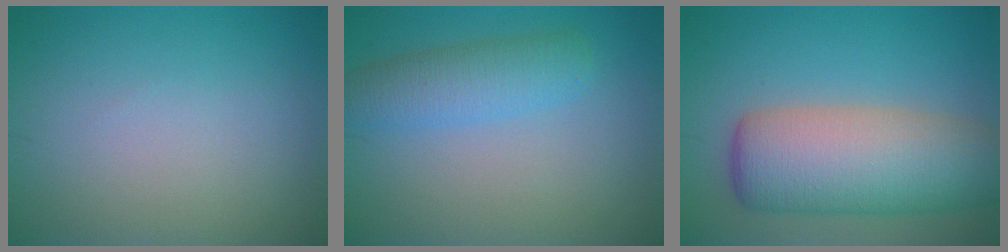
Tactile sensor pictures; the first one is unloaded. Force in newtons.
{"total": 3.8, "press": 3.8, "slide": 0.2}
{"total": 9.9, "press": 9.9, "slide": 0.5}